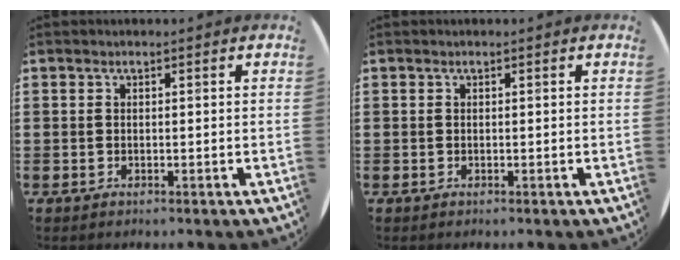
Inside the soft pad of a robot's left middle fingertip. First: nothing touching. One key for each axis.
{"total": 0.0}